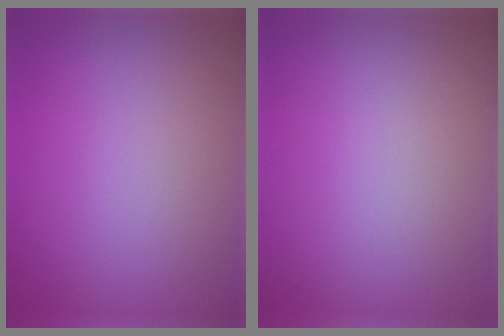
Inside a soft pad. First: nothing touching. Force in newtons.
{"total": 0.0}